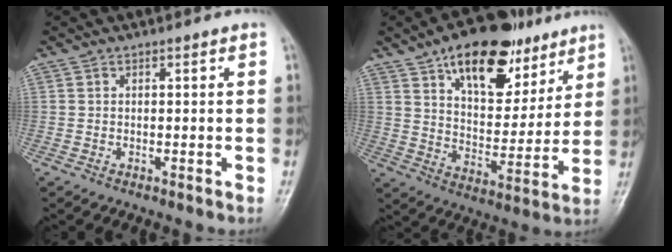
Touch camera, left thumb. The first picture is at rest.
{"total": 19.5, "force": [11.3, 10.1, 12.2], "torque": [-0.131, -0.044, 0.182]}